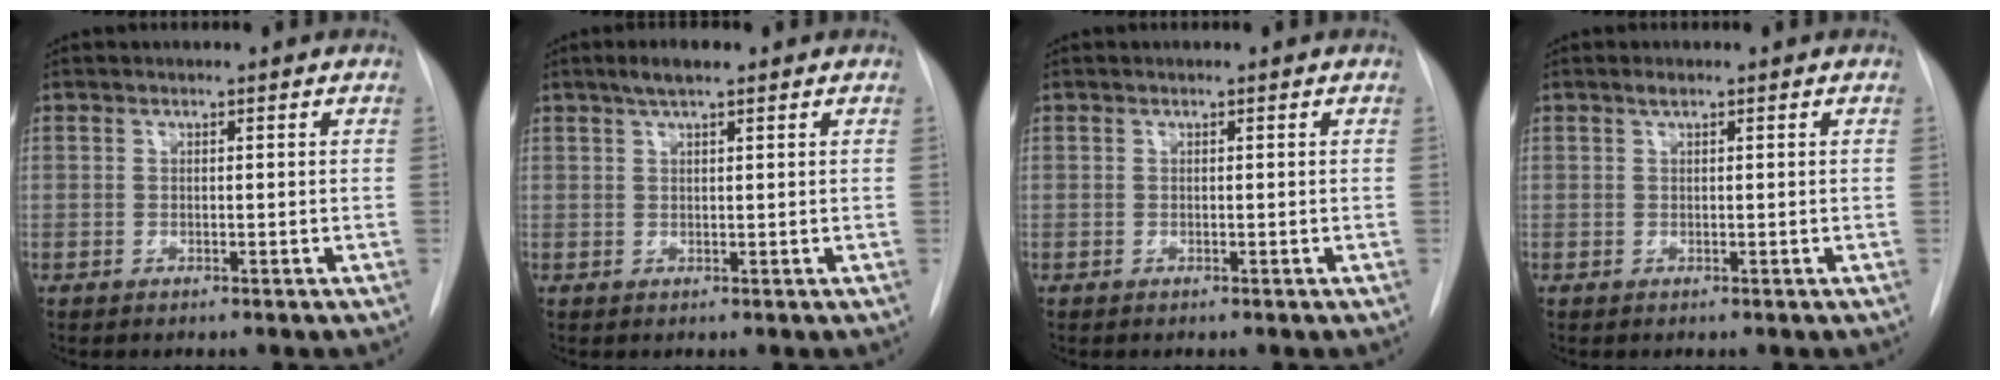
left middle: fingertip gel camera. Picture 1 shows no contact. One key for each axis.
{"total": 3.2, "fx": 2.2, "fy": 0.6, "fz": 2.3, "tx": -0.045, "ty": 0.008, "tz": 0.038}
{"total": 0.0}
{"total": 0.7, "fx": 0.5, "fy": 0.1, "fz": 0.5, "tx": -0.010, "ty": 0.003, "tz": 0.008}